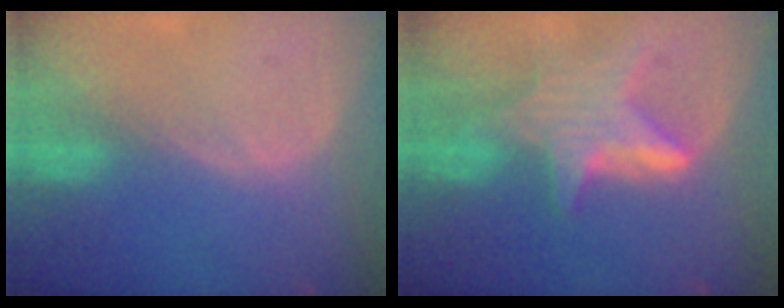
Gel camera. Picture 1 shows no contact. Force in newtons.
{"total": 7.1, "press": 7.1, "slide": 0.3}